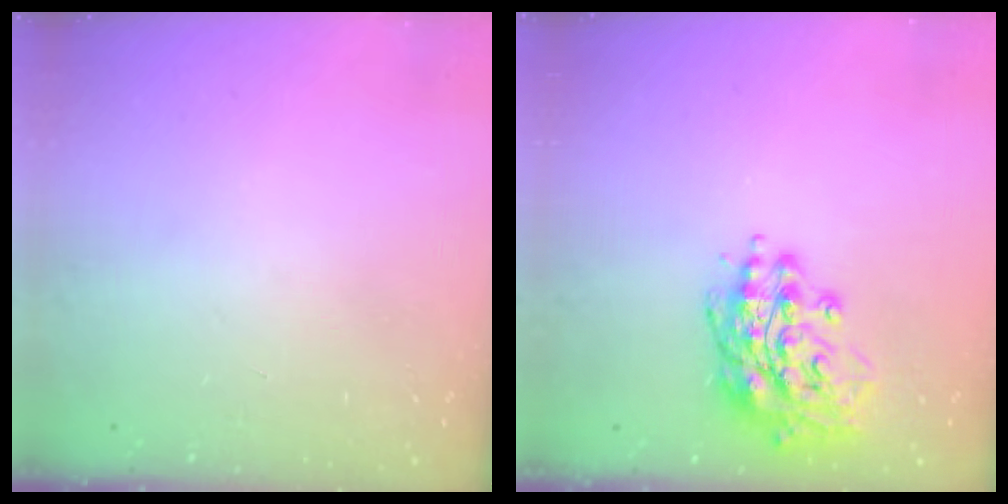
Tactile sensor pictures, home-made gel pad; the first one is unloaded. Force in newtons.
{"total": 16.0, "press": 15.8, "slide": 2.7}